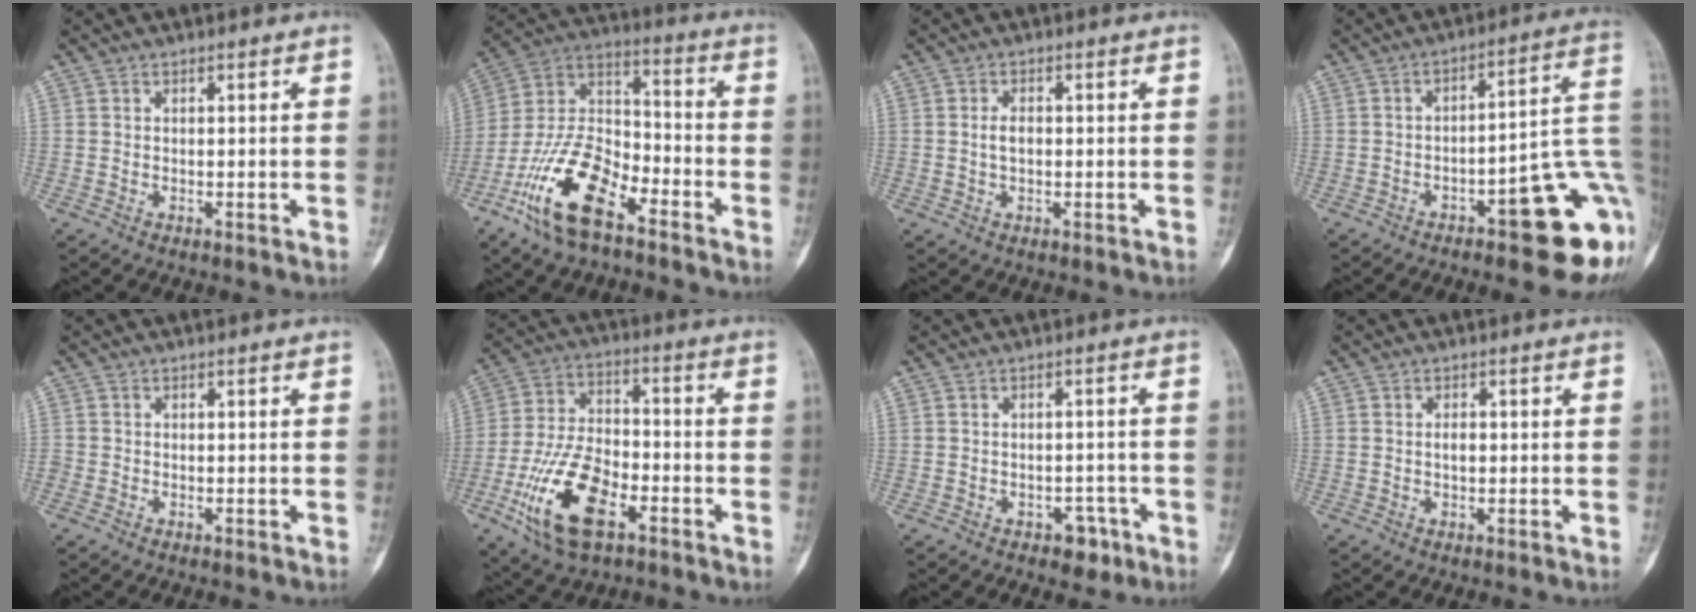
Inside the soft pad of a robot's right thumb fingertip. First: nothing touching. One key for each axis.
{"total": 17.9, "fx": -10.1, "fy": 8.0, "fz": 12.5, "tx": -0.230, "ty": 0.061, "tz": -0.196}
{"total": 2.4, "fx": -0.2, "fy": 1.3, "fz": 2.0, "tx": -0.041, "ty": 0.006, "tz": -0.006}
{"total": 18.4, "fx": -5.8, "fy": 5.9, "fz": 16.5, "tx": -0.137, "ty": 0.034, "tz": -0.065}
{"total": 0.8, "fx": -0.6, "fy": 0.4, "fz": 0.3, "tx": -0.009, "ty": 0.001, "tz": -0.016}
{"total": 16.8, "fx": -7.3, "fy": 8.4, "fz": 12.6, "tx": -0.237, "ty": 0.026, "tz": -0.133}
{"total": 4.1, "fx": -2.4, "fy": 2.6, "fz": 2.1, "tx": -0.003, "ty": 0.017, "tz": -0.028}
{"total": 1.6, "fx": -0.2, "fy": 0.8, "fz": 1.3, "tx": -0.021, "ty": 0.003, "tz": -0.004}